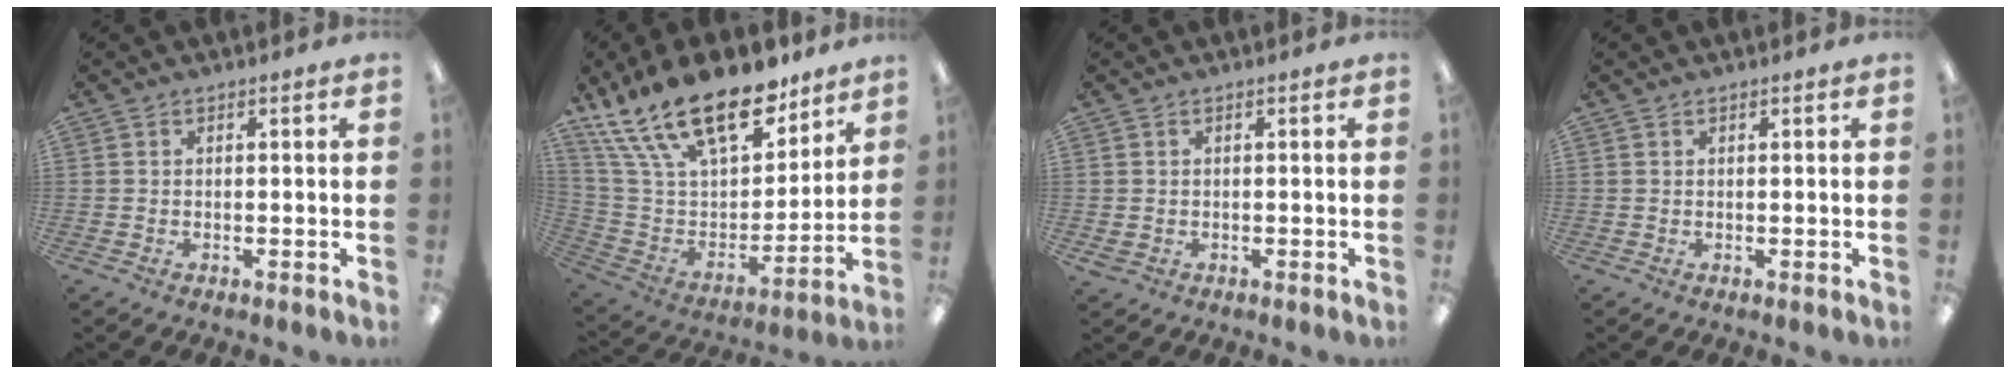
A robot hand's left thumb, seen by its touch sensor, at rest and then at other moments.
{"total": 25.4, "force": [17.4, 11.3, 14.8], "torque": [-0.280, -0.113, 0.304]}
{"total": 1.5, "force": [0.1, 1.2, 0.8], "torque": [-0.016, 0.003, 0.001]}
{"total": 0.5, "force": [0.4, 0.2, 0.2], "torque": [-0.005, 0.004, 0.006]}